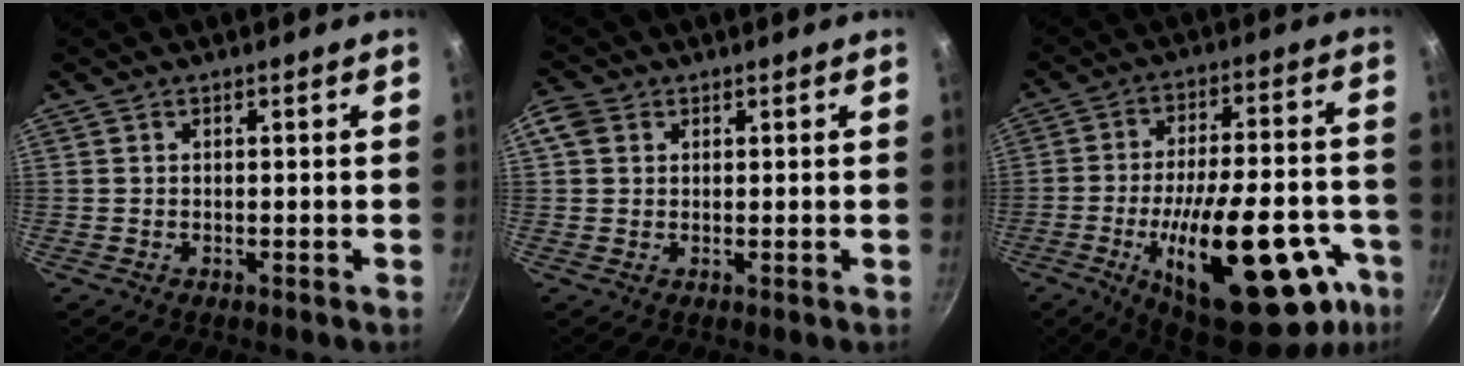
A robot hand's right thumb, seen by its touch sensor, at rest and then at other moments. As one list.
[{"total": 3.8, "force": [1.2, 3.0, 1.9], "torque": [-0.032, 0.003, 0.016]}, {"total": 31.7, "force": [-12.6, 13.0, 26.0], "torque": [-0.333, 0.046, -0.176]}]